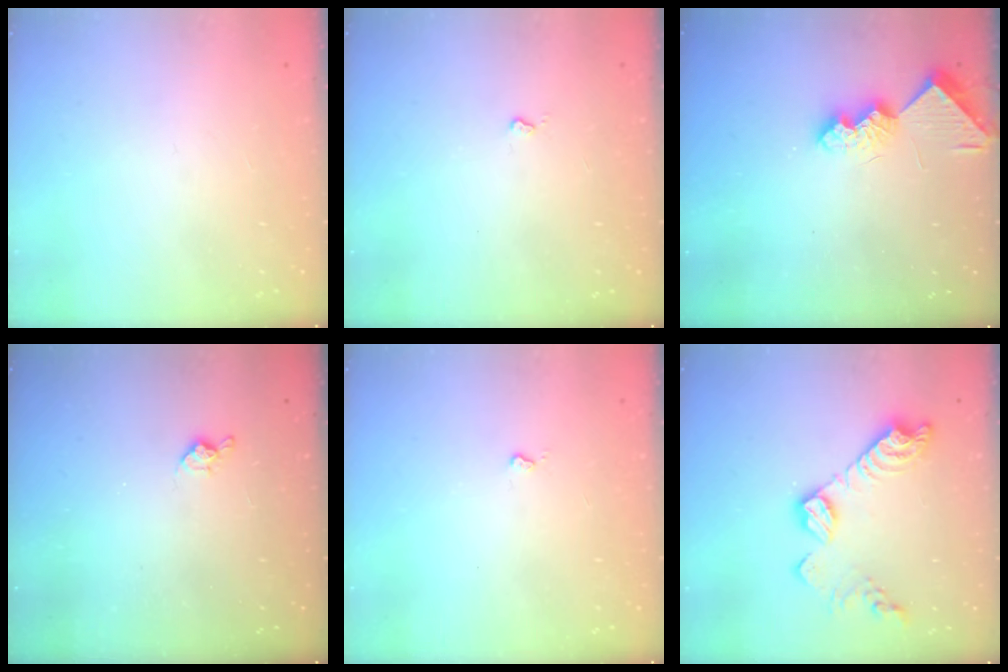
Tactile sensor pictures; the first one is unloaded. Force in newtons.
{"total": 2.6, "press": 2.6, "slide": 0.4}
{"total": 8.9, "press": 8.9, "slide": 0.4}
{"total": 4.9, "press": 4.8, "slide": 0.5}
{"total": 2.6, "press": 2.6, "slide": 0.4}
{"total": 14.5, "press": 14.5, "slide": 0.8}